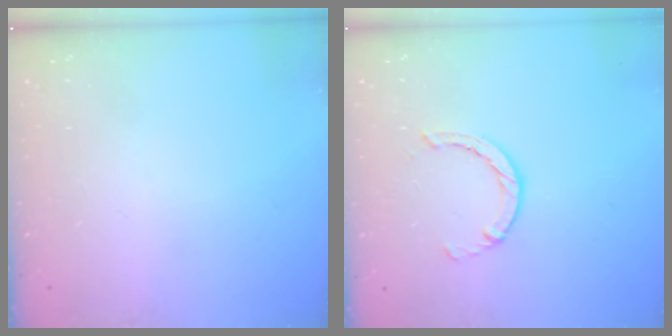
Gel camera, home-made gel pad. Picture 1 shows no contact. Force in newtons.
{"total": 2.4, "press": 2.4, "slide": 0.4}